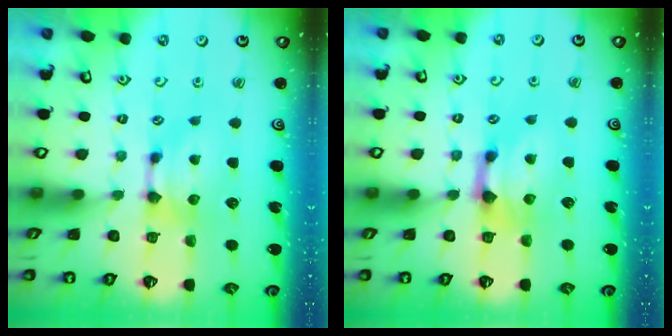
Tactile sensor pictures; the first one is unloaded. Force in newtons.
{"total": 1.6, "press": 0.9, "slide": 1.3}